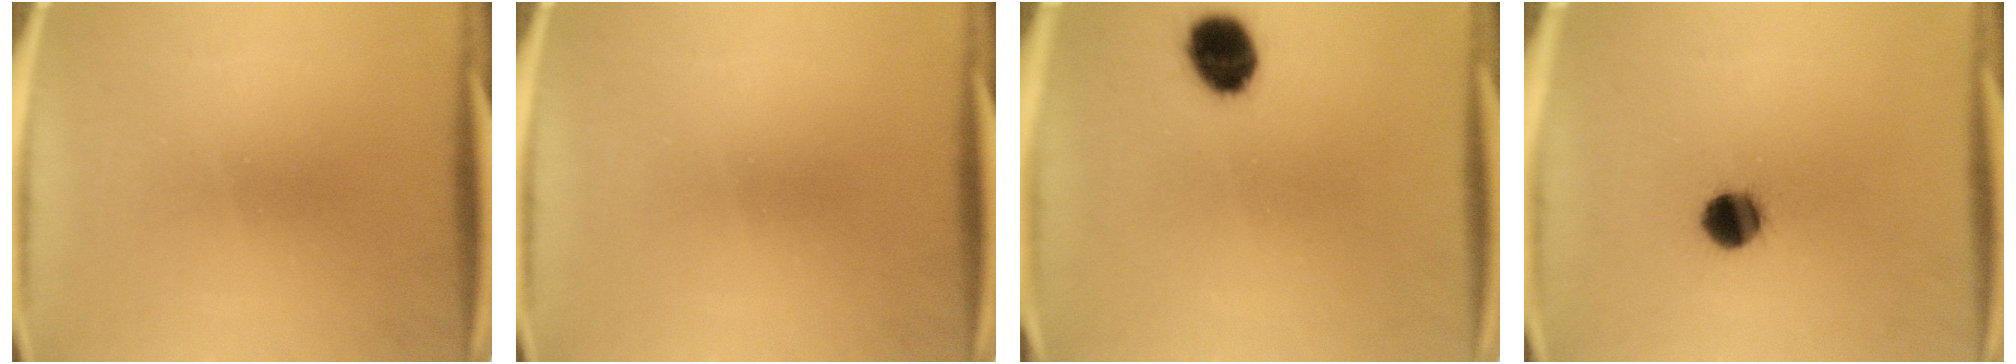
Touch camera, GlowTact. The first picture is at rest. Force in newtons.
{"total": 0.0}
{"total": 9.1}
{"total": 7.1}